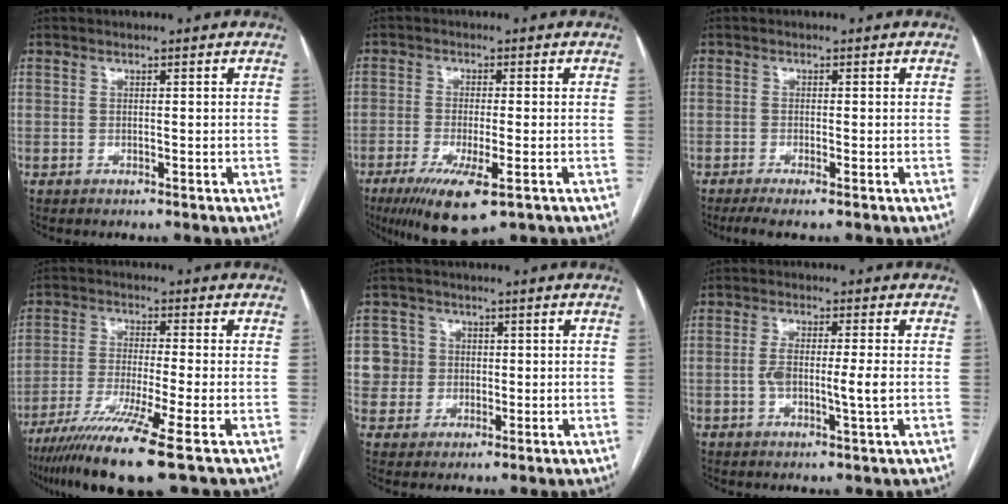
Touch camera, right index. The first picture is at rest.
{"total": 9.7, "force": [-5.2, 1.9, 7.9], "torque": [-0.140, -0.026, -0.084]}
{"total": 3.0, "force": [-2.1, 0.0, 2.2], "torque": [-0.039, -0.007, -0.038]}
{"total": 12.5, "force": [-7.8, -1.0, 9.6], "torque": [-0.187, -0.035, -0.138]}
{"total": 5.1, "force": [0.8, 5.0, 0.0], "torque": [0.008, 0.017, 0.020]}
{"total": 5.2, "force": [-0.4, 0.5, 5.2], "torque": [-0.103, 0.003, -0.004]}